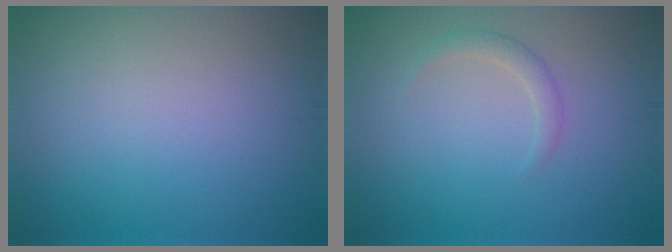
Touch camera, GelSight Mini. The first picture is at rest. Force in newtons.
{"total": 1.4, "press": 1.4, "slide": 0.1}